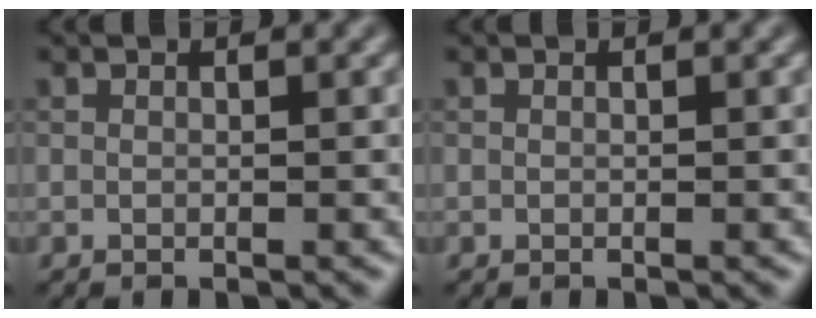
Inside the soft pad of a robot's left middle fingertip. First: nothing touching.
{"total": 0.0}